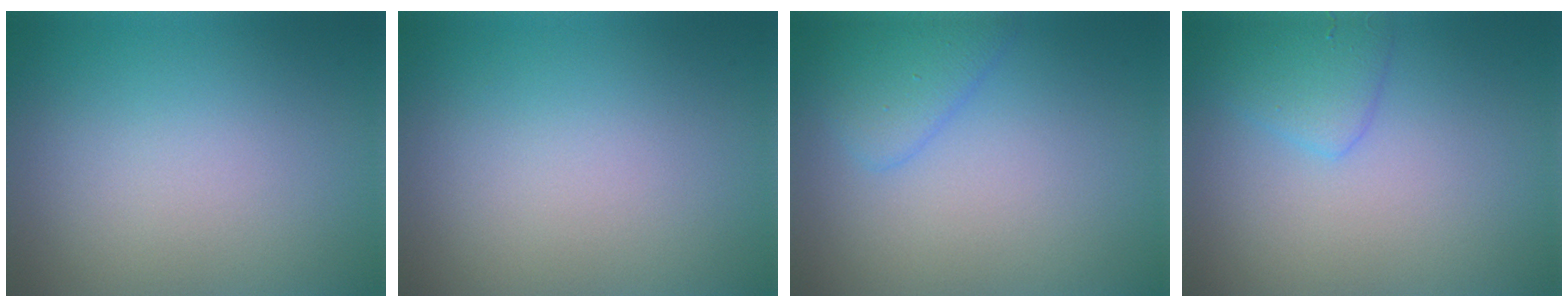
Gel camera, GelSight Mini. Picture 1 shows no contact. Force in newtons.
{"total": 0.0}
{"total": 2.4, "press": 2.4, "slide": 0.1}
{"total": 2.2, "press": 2.2, "slide": 0.1}